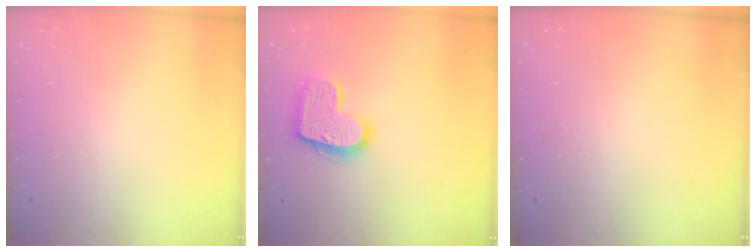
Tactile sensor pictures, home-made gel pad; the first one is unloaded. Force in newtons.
{"total": 15.7, "press": 15.6, "slide": 0.9}
{"total": 0.0}